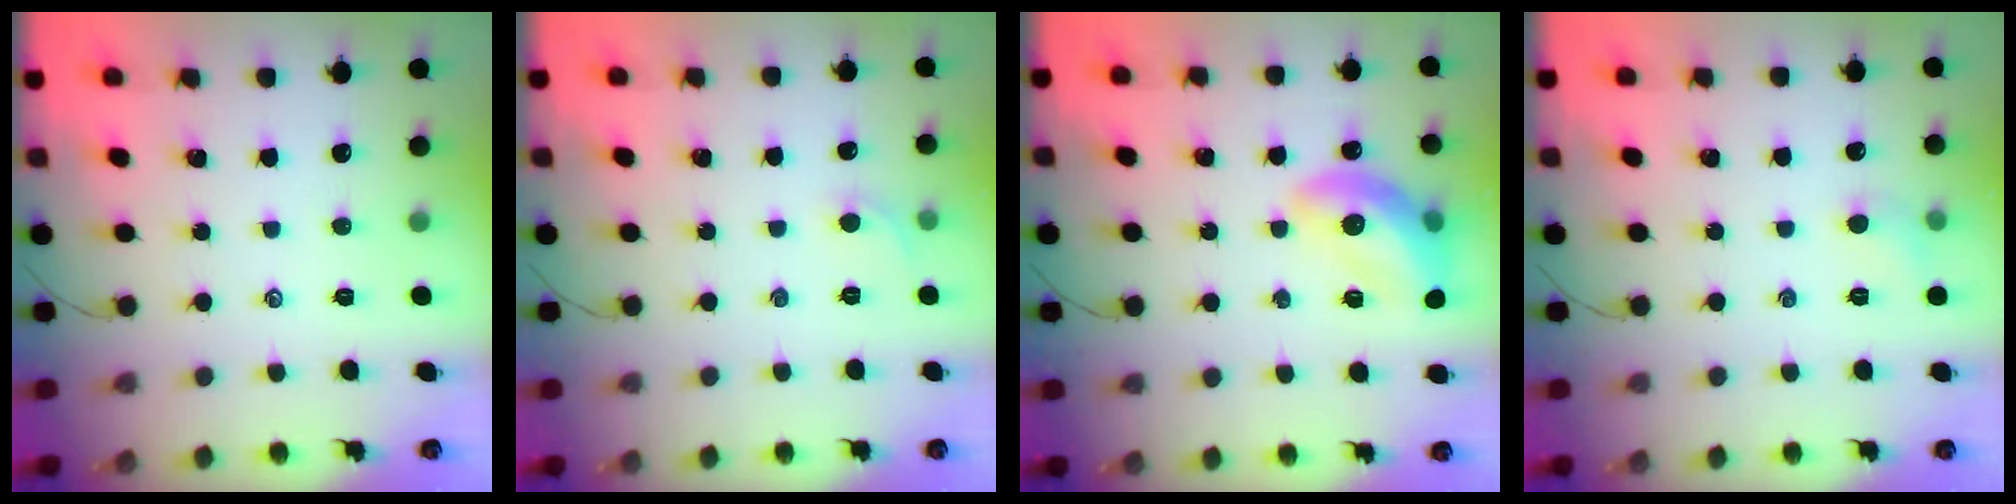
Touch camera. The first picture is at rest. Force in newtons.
{"total": 3.7, "press": 3.5, "slide": 1.2}
{"total": 14.8, "press": 14.7, "slide": 2.0}
{"total": 5.5, "press": 5.3, "slide": 1.5}